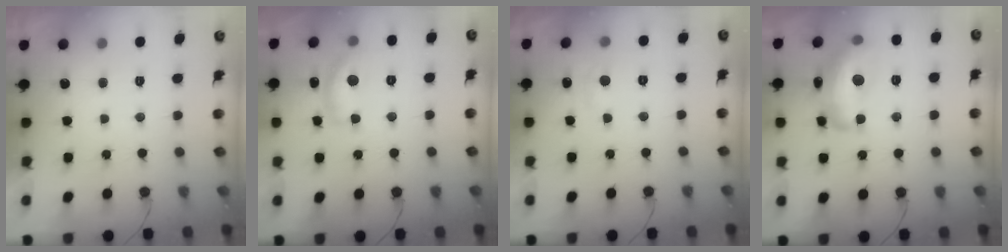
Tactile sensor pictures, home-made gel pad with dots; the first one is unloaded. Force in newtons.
{"total": 12.6, "press": 12.6, "slide": 0.8}
{"total": 6.2, "press": 6.2, "slide": 0.8}
{"total": 17.4, "press": 17.4, "slide": 0.8}